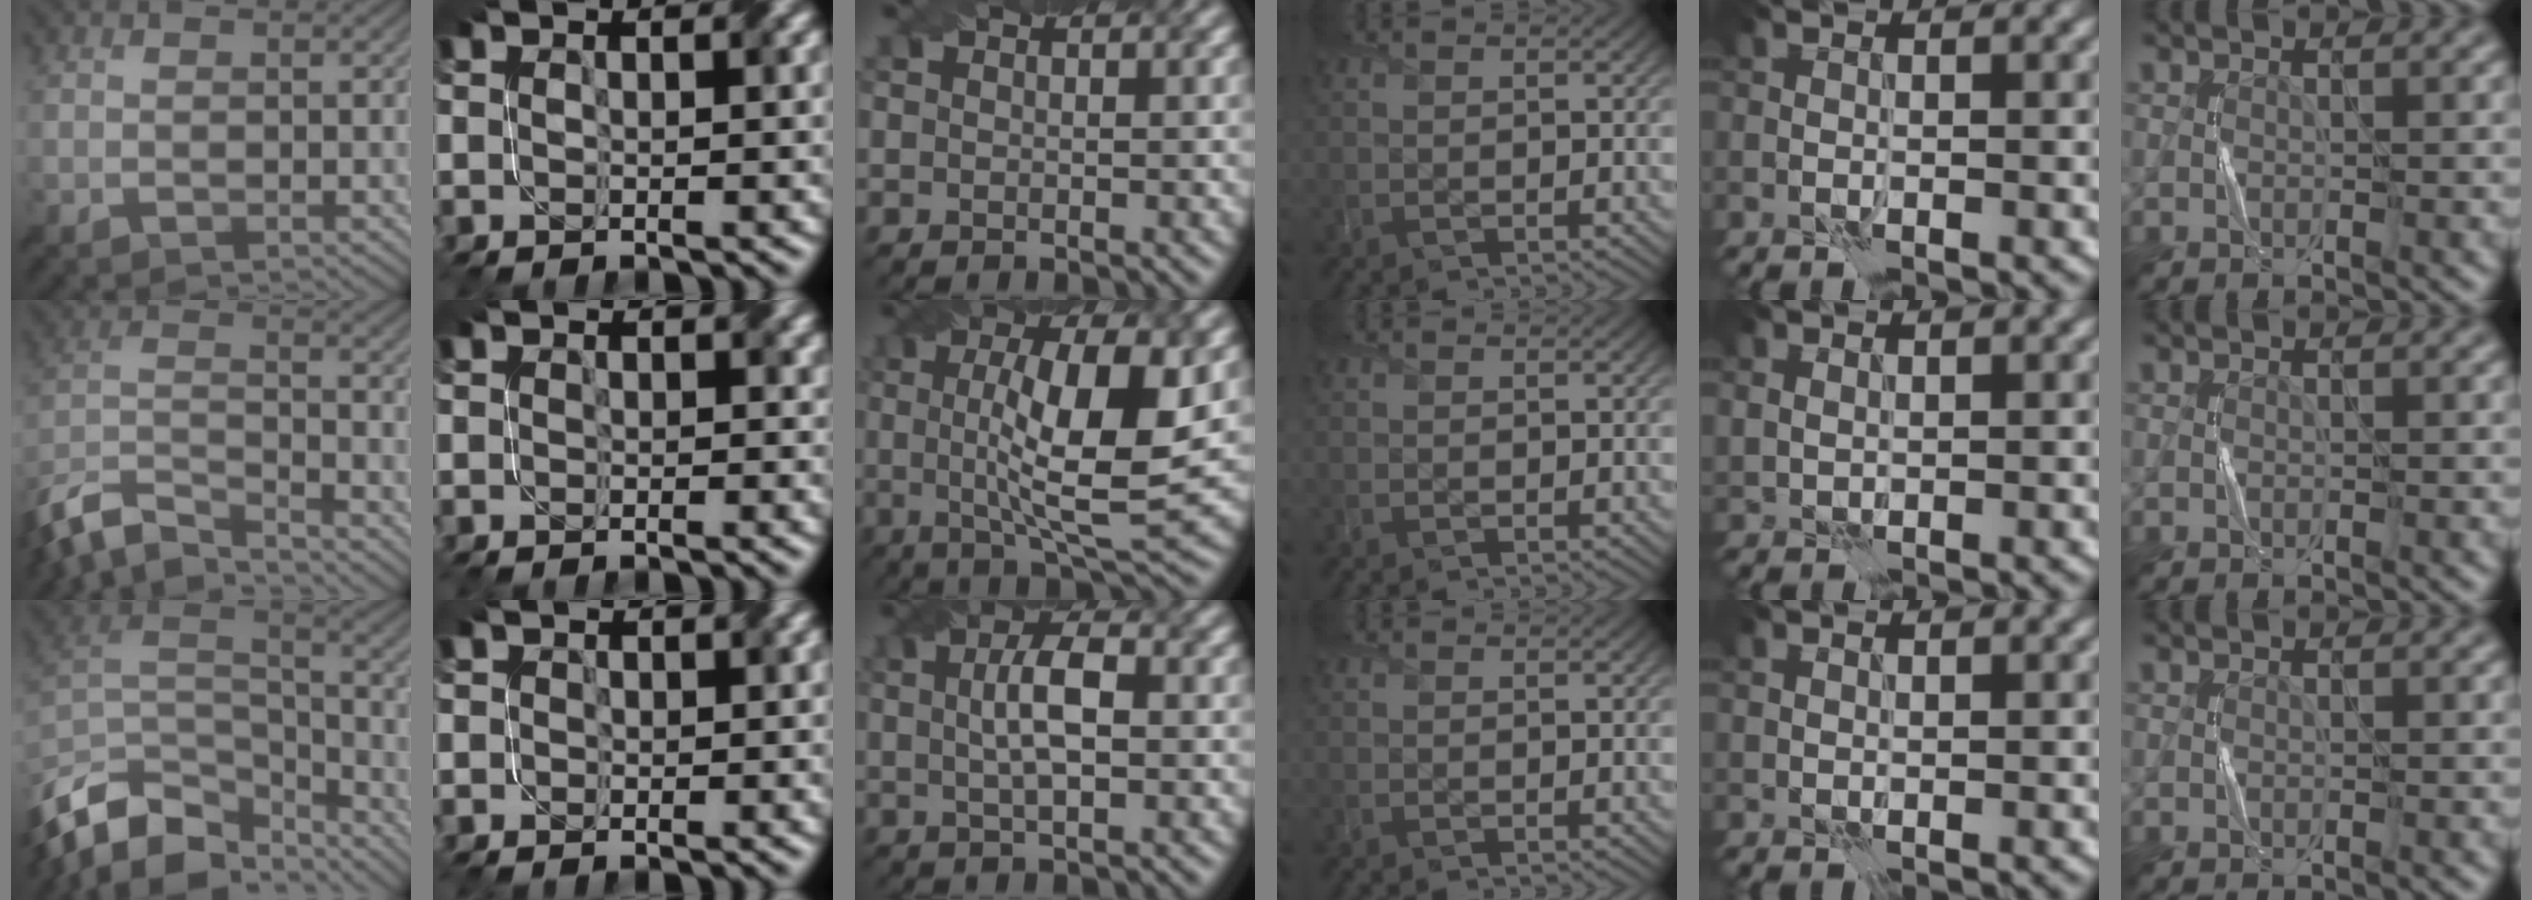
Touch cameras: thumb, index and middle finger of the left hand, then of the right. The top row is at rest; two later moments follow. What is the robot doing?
{"motion": "twist", "object": "screw"}